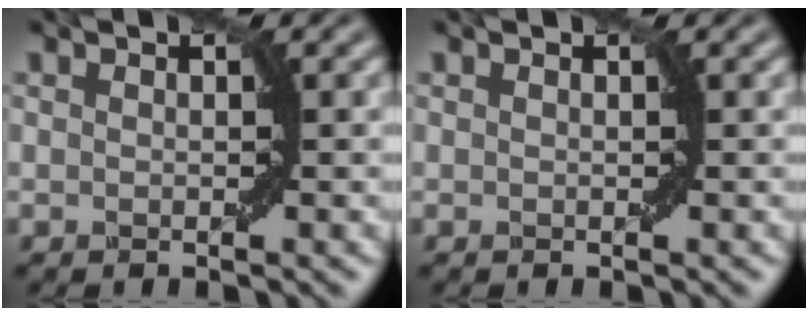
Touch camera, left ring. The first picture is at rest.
{"total": 0.0}